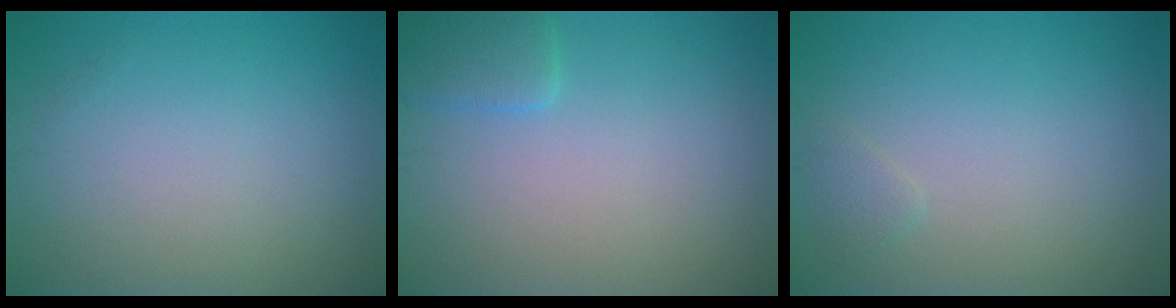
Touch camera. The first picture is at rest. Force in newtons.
{"total": 2.3, "press": 2.3, "slide": 0.2}
{"total": 0.8, "press": 0.8, "slide": 0.1}